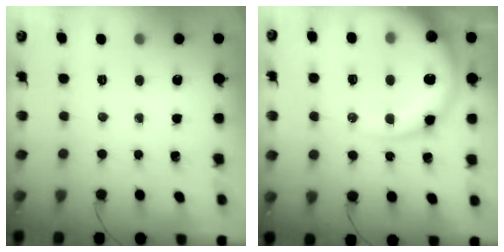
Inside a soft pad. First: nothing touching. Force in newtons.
{"total": 15.9, "press": 15.6, "slide": 3.3}